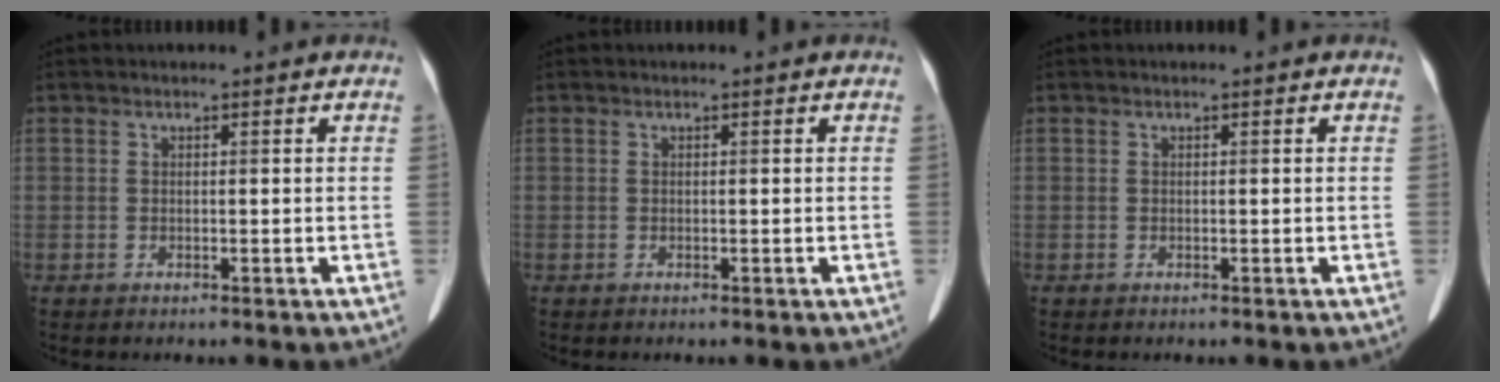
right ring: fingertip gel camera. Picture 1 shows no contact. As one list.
[{"total": 0.0}, {"total": 0.0}]